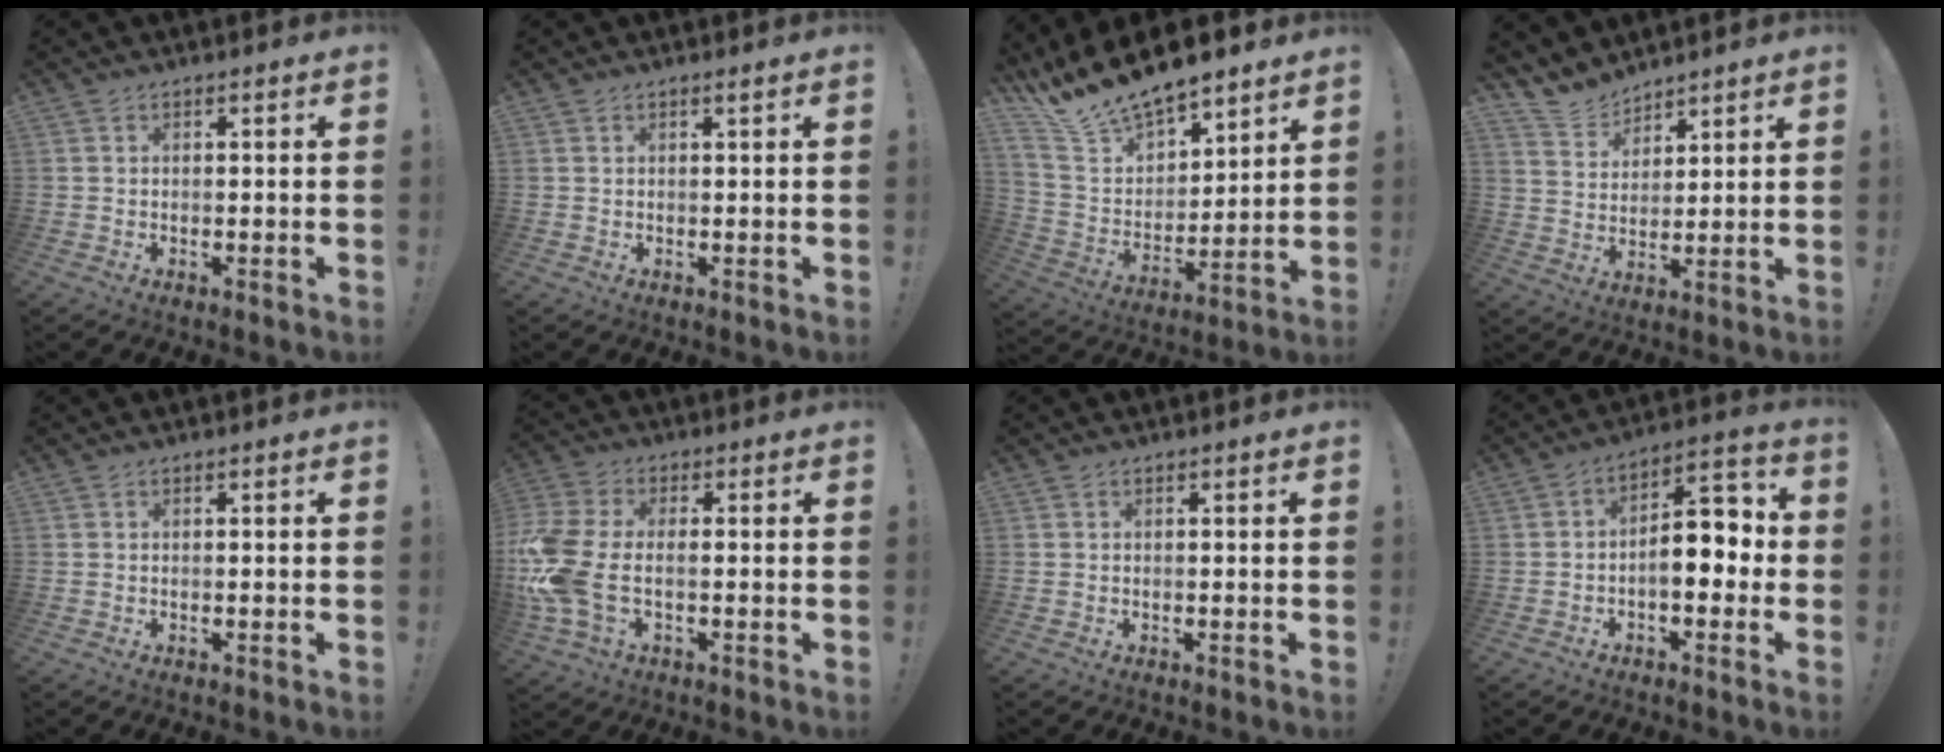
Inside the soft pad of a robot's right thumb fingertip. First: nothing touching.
{"total": 0.7, "force": [0.3, -0.2, 0.6], "torque": [-0.008, -0.002, 0.004]}
{"total": 15.2, "force": [13.6, 5.1, 4.6], "torque": [-0.106, -0.108, 0.251]}
{"total": 8.8, "force": [7.9, 3.7, 1.0], "torque": [-0.032, -0.058, 0.154]}
{"total": 0.0}
{"total": 14.6, "force": [-1.5, 8.9, 11.4], "torque": [-0.243, 0.005, -0.021]}
{"total": 0.0}
{"total": 11.3, "force": [-2.2, 6.3, 9.1], "torque": [-0.133, 0.019, -0.037]}